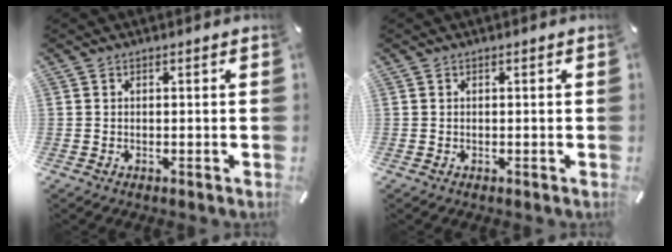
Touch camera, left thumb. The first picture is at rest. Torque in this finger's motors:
{"motor_torque": [0.00, 0.00, -0.03, 0.06, 0.00]}